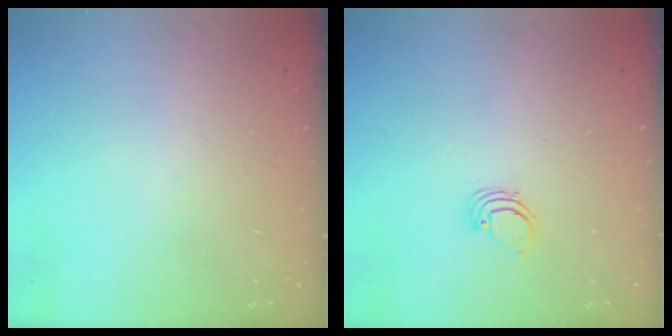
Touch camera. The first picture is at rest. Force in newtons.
{"total": 1.9, "press": 1.9, "slide": 0.1}